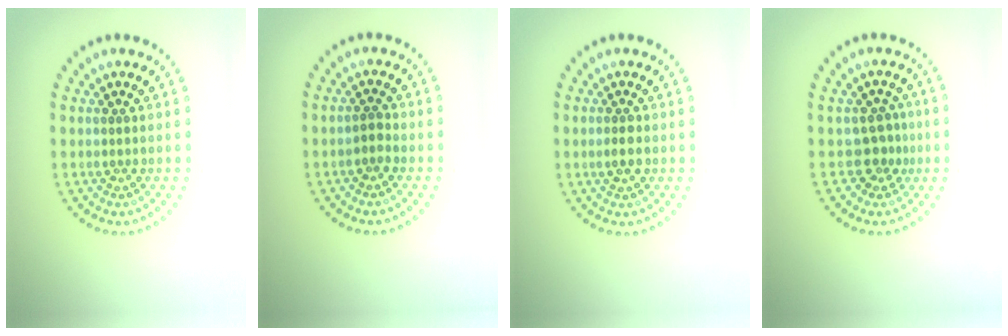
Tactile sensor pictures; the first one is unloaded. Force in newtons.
{"total": 1.0, "press": 0.9, "slide": 0.4}
{"total": 1.3, "press": 1.3, "slide": 0.1}
{"total": 2.2, "press": 1.6, "slide": 1.6}